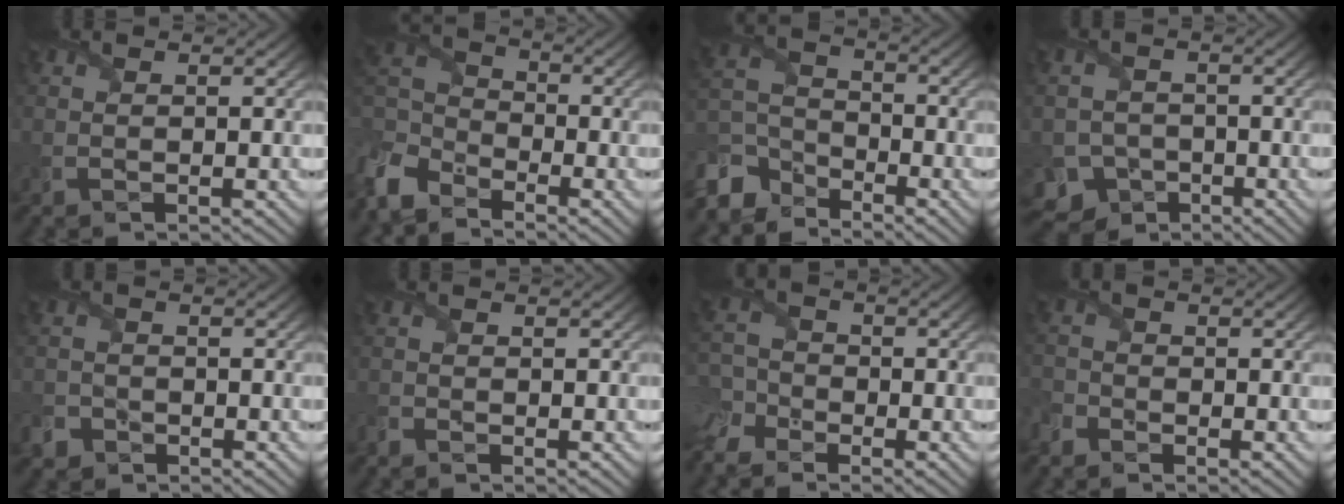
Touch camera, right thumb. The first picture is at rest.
{"total": 7.5, "force": [-5.4, 4.0, 3.4], "torque": [-0.097, -0.020, -0.126]}
{"total": 8.4, "force": [-6.4, 4.6, 2.9], "torque": [-0.078, -0.013, -0.148]}
{"total": 7.6, "force": [-4.5, 5.9, 1.7], "torque": [-0.034, -0.027, -0.085]}
{"total": 3.0, "force": [-2.2, 1.9, 0.7], "torque": [-0.021, -0.006, -0.052]}
{"total": 1.5, "force": [-1.4, 0.3, 0.2], "torque": [-0.011, -0.008, -0.037]}
{"total": 6.3, "force": [-4.9, 3.4, 2.2], "torque": [-0.073, -0.025, -0.099]}
{"total": 2.6, "force": [-2.2, 1.3, 0.6], "torque": [-0.021, -0.008, -0.060]}